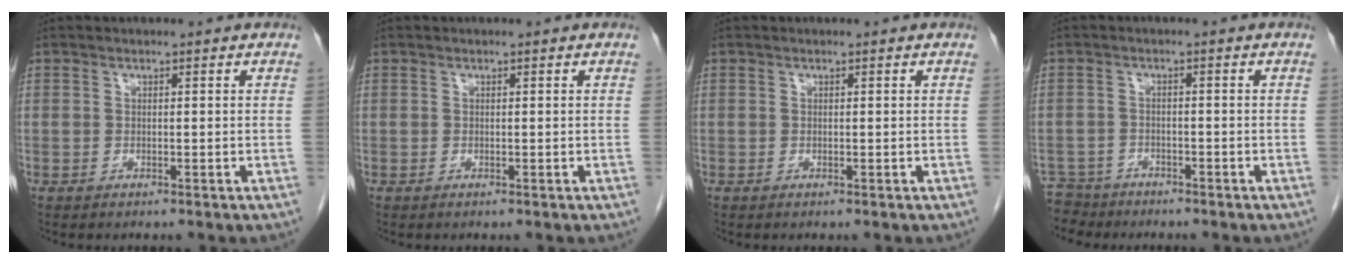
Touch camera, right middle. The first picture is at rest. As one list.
[{"total": 0.0}, {"total": 0.0}, {"total": 4.7, "force": [-4.2, 1.9, -0.8], "torque": [0.015, -0.006, -0.077]}]